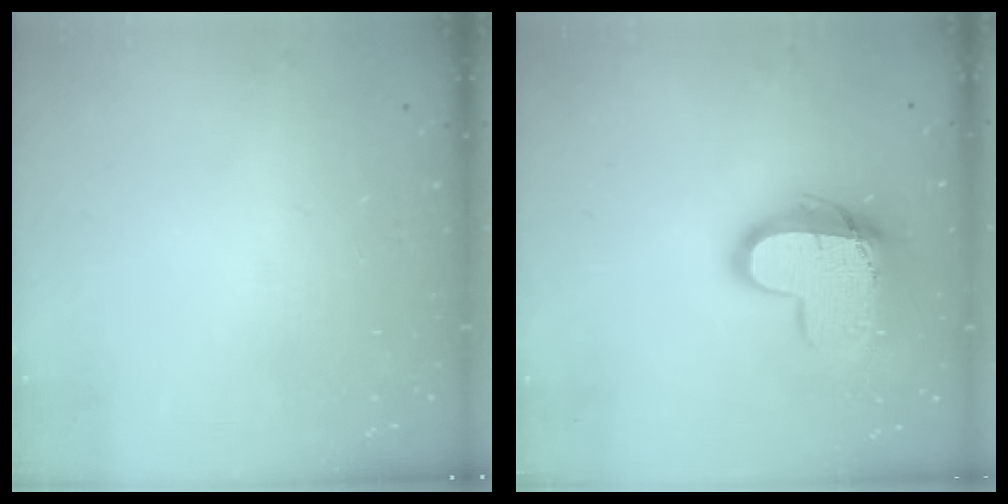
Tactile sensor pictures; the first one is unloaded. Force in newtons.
{"total": 14.4, "press": 14.4, "slide": 1.0}